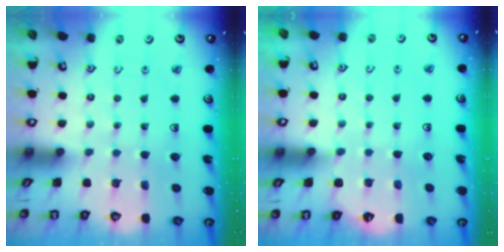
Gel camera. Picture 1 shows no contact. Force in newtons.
{"total": 2.9, "press": 2.9, "slide": 0.3}